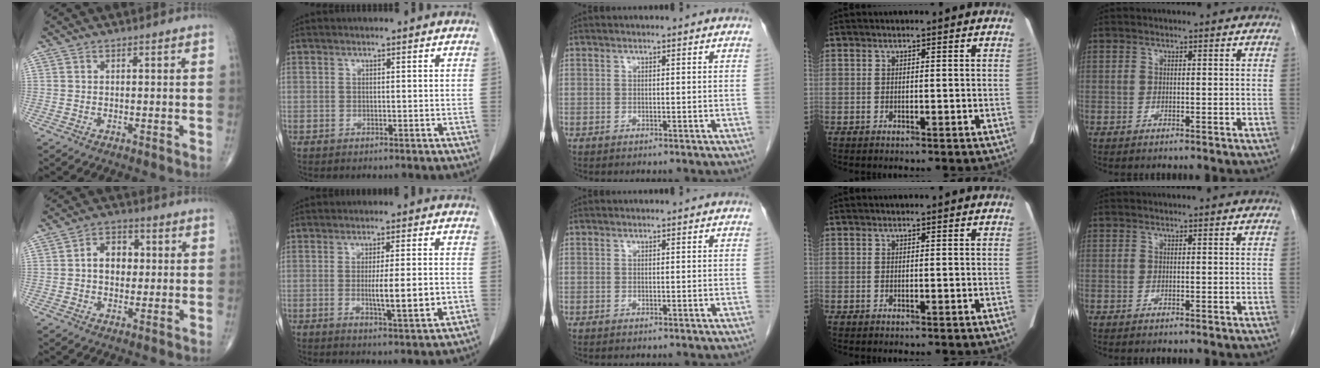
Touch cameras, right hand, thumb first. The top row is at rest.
{"thumb": {"total": 7.1, "force": [0.6, 5.2, 4.7], "torque": [-0.049, 0.016, 0.005]}, "index": {"total": 7.7, "force": [-1.5, 0.6, 7.5], "torque": [-0.118, -0.013, -0.022]}}